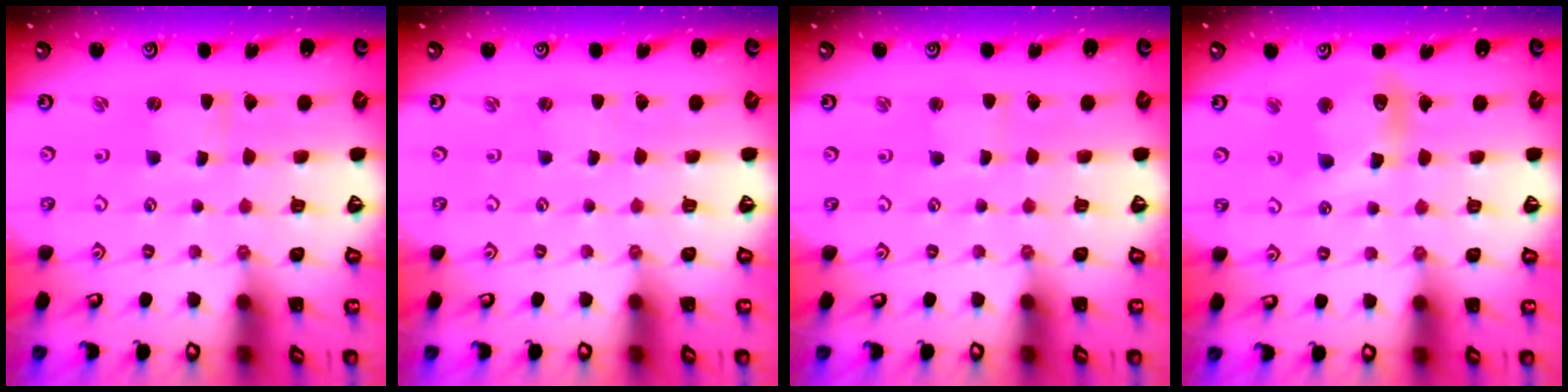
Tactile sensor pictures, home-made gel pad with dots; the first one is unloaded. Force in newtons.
{"total": 0.0}
{"total": 1.7, "press": 1.7, "slide": 0.1}
{"total": 10.9, "press": 10.6, "slide": 2.3}